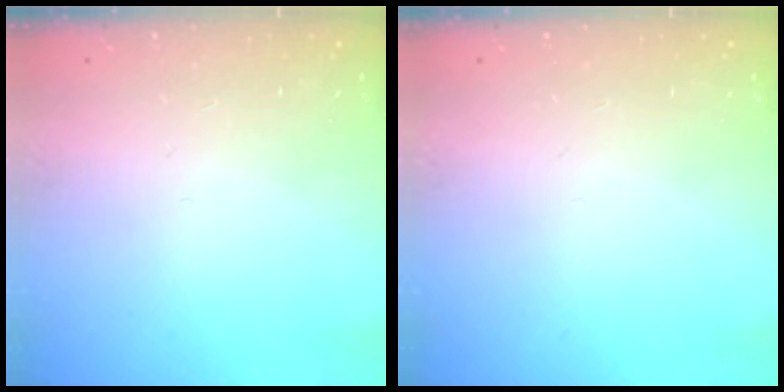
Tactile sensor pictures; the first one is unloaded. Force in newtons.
{"total": 0.0}